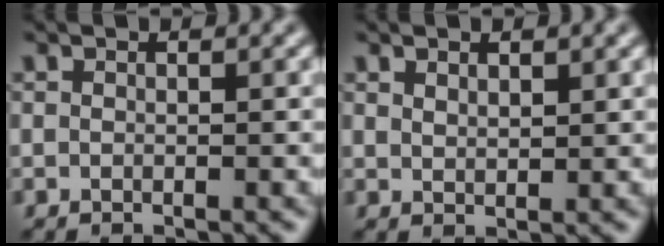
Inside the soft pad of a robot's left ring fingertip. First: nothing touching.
{"total": 1.2, "force": [1.0, 0.5, 0.5], "torque": [-0.015, 0.001, 0.019]}